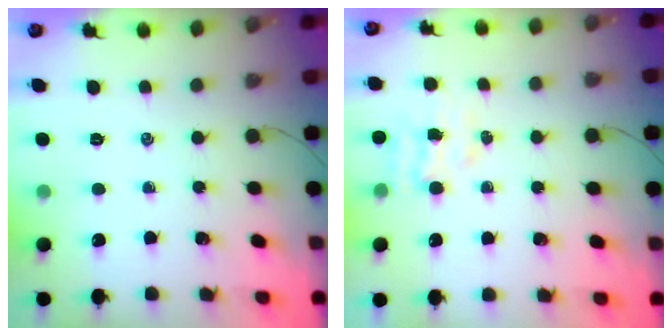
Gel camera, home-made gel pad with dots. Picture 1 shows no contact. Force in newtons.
{"total": 4.1, "press": 4.0, "slide": 1.0}